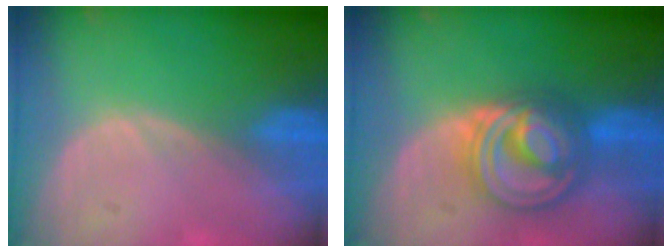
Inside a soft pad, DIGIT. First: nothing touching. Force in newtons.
{"total": 8.8, "press": 8.8, "slide": 0.7}